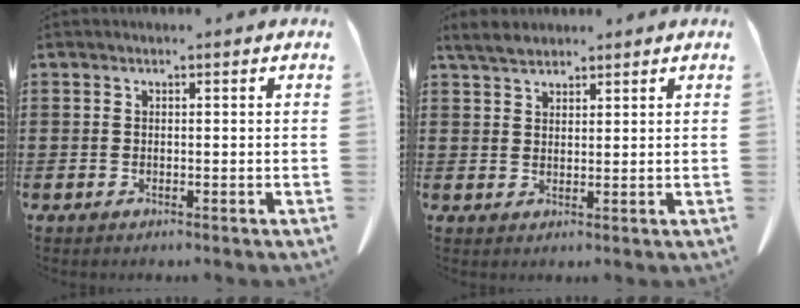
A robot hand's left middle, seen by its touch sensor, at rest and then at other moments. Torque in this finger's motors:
{"motor_torque": [0.15, 0.18, 0.07, 0.04]}